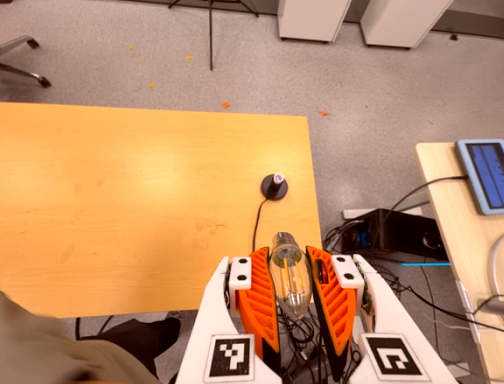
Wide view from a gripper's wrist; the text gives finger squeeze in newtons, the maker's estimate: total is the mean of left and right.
{"total": 21.5, "left": 23.9, "right": 19.1}